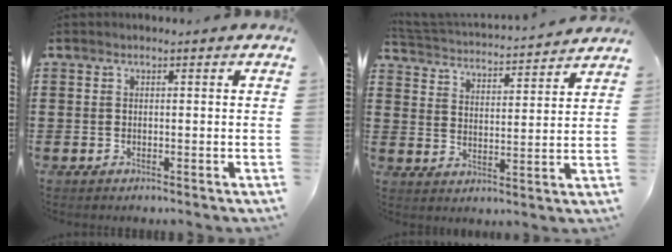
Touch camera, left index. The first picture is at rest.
{"total": 3.1, "force": [3.1, -0.3, 0.1], "torque": [-0.024, -0.032, 0.045]}